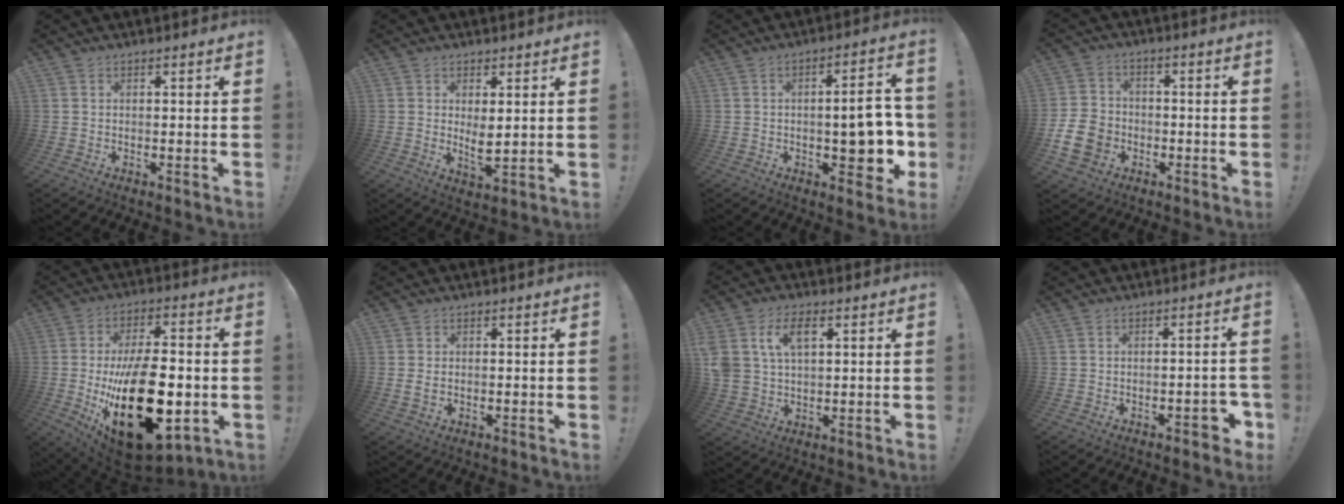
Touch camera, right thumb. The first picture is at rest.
{"total": 5.1, "force": [1.7, 2.4, 4.1], "torque": [-0.047, -0.017, 0.031]}
{"total": 11.8, "force": [-1.8, 4.7, 10.7], "torque": [-0.125, 0.004, -0.030]}
{"total": 12.3, "force": [-4.3, 9.9, 5.9], "torque": [-0.105, 0.034, -0.076]}
{"total": 30.5, "force": [-5.3, 15.7, 25.6], "torque": [-0.437, 0.014, -0.066]}
{"total": 2.0, "force": [0.4, 1.3, 1.4], "torque": [-0.020, 0.000, 0.007]}
{"total": 9.5, "force": [3.7, 6.0, 6.3], "torque": [-0.130, 0.003, 0.070]}
{"total": 5.1, "force": [-2.8, 2.2, 3.6], "torque": [-0.038, 0.014, -0.045]}